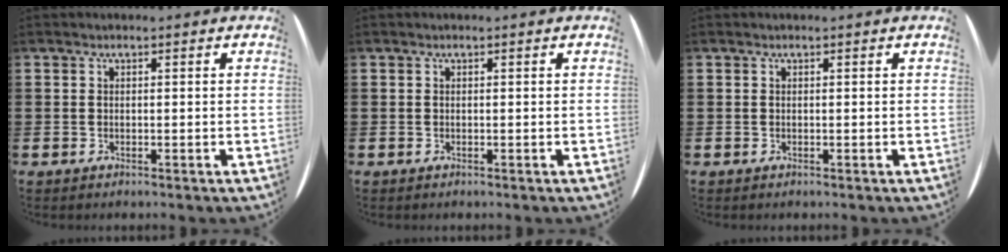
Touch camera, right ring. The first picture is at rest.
{"total": 0.0}
{"total": 0.0}